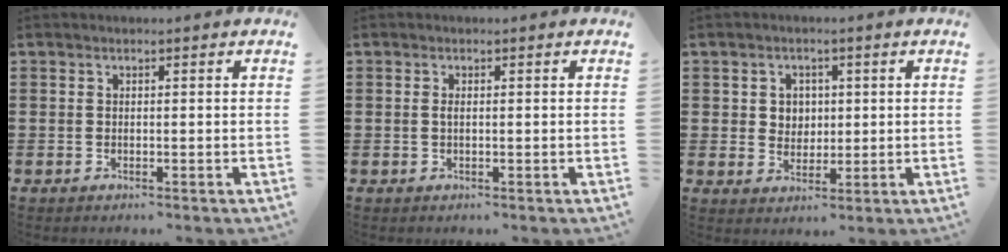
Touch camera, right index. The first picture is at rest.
{"total": 0.7, "force": [0.0, 0.1, 0.7], "torque": [-0.016, -0.004, 0.000]}
{"total": 3.0, "force": [0.8, 2.8, 0.8], "torque": [-0.030, 0.009, 0.012]}